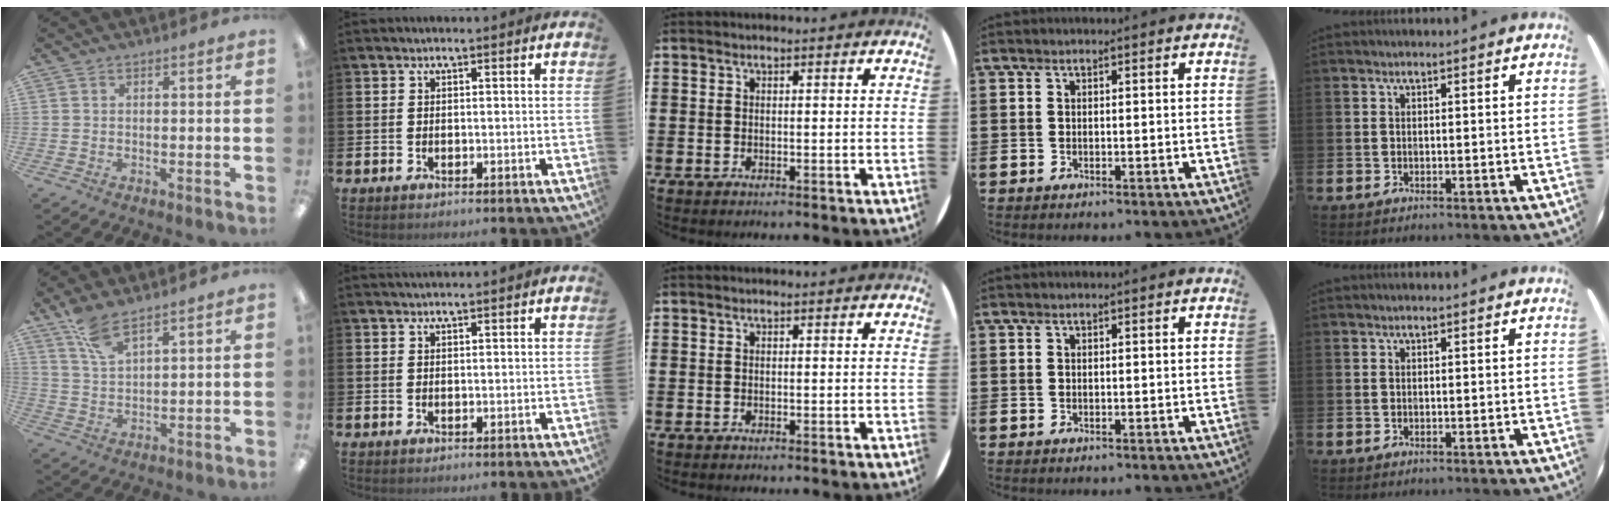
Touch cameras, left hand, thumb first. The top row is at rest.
{"thumb": {"total": 7.5, "force": [5.9, 2.2, 4.1], "torque": [-0.088, -0.024, 0.108]}, "index": {"total": 0.9, "force": [0.9, 0.0, 0.2], "torque": [0.005, -0.002, 0.013]}}